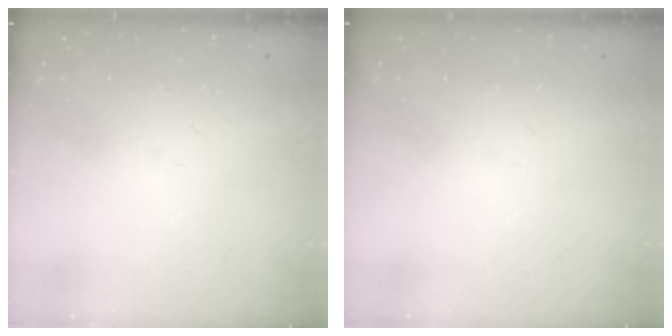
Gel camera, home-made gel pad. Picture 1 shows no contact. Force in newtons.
{"total": 0.0}